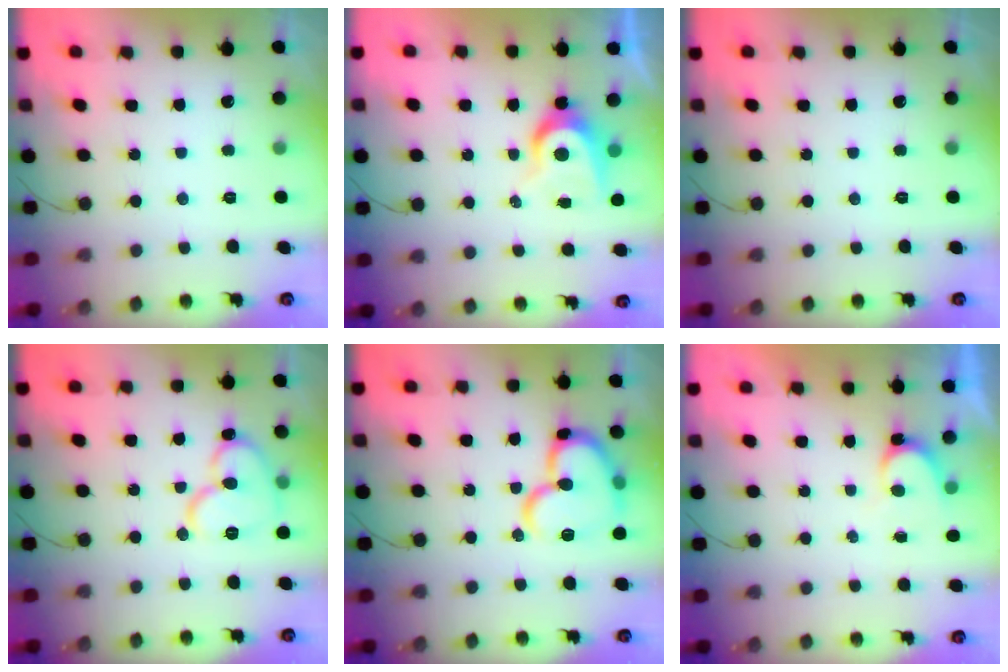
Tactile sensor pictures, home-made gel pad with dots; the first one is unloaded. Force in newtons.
{"total": 7.7, "press": 7.7, "slide": 0.5}
{"total": 0.0}
{"total": 13.3, "press": 13.2, "slide": 1.8}
{"total": 17.5, "press": 17.4, "slide": 2.1}
{"total": 4.9, "press": 4.9, "slide": 0.3}